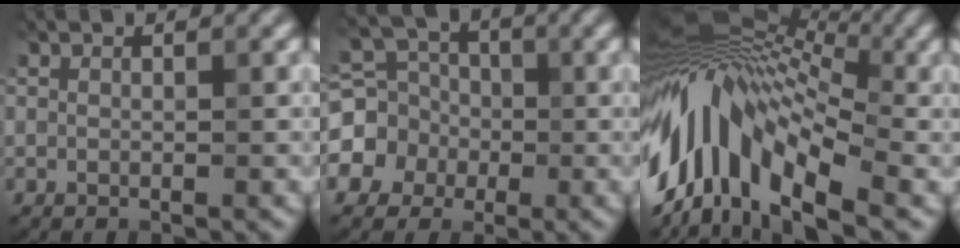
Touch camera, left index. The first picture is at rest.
{"total": 6.1, "force": [-1.1, 5.6, 2.1], "torque": [-0.036, 0.006, -0.045]}
{"total": 13.8, "force": [-0.9, 7.5, 11.5], "torque": [-0.217, 0.030, -0.027]}